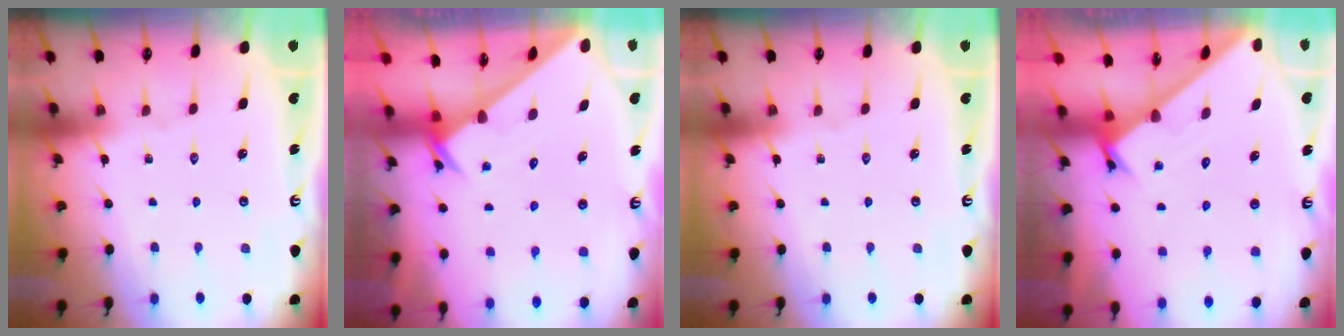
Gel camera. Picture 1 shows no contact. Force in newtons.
{"total": 2.0, "press": 2.0, "slide": 0.2}
{"total": 0.0}
{"total": 1.6, "press": 1.5, "slide": 0.1}